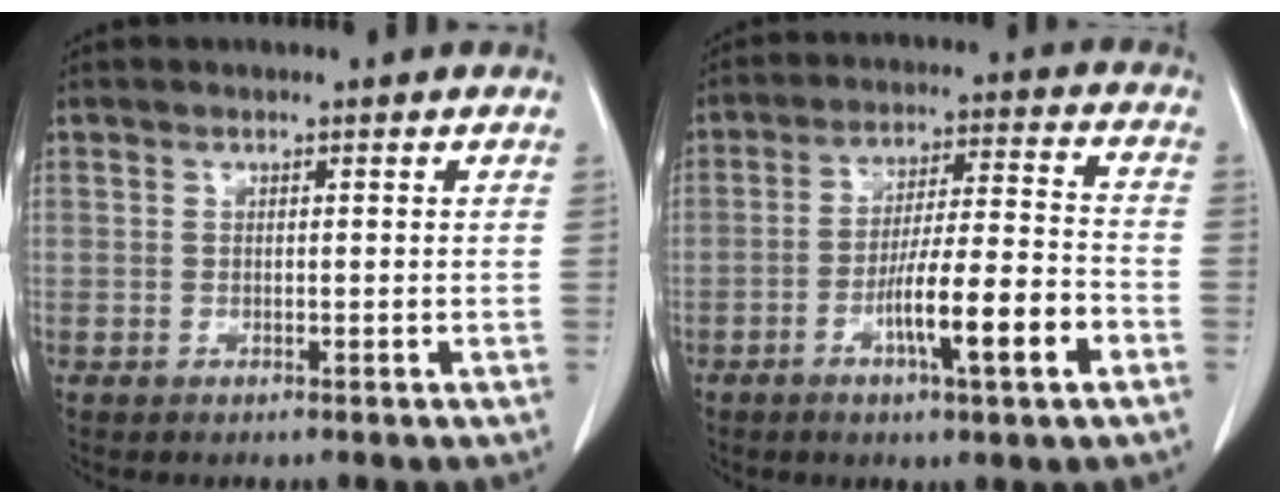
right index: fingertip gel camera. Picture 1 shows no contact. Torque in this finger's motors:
{"motor_torque": [1.59, -0.55, 0.84, 0.21]}